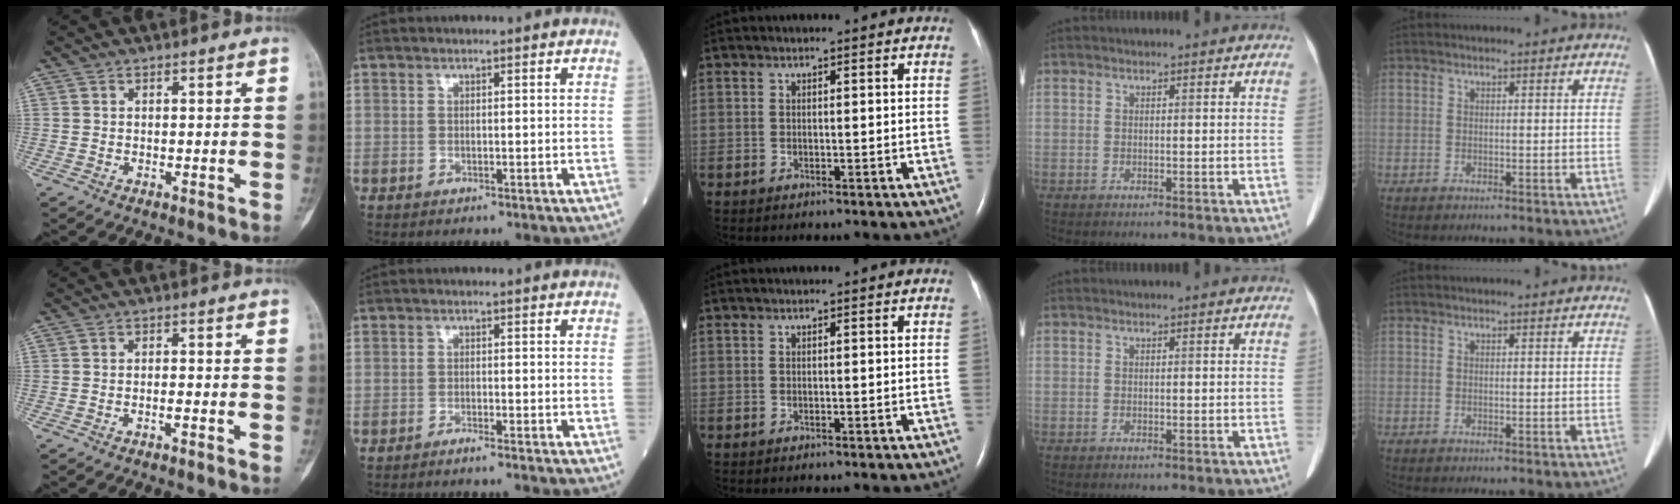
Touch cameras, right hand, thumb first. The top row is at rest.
{"thumb": {"total": 1.2, "force": [-0.9, 0.1, 0.8], "torque": [-0.019, 0.012, -0.014]}, "index": {"total": 1.7, "force": [-1.5, -0.4, 0.8], "torque": [-0.013, 0.002, -0.024]}}